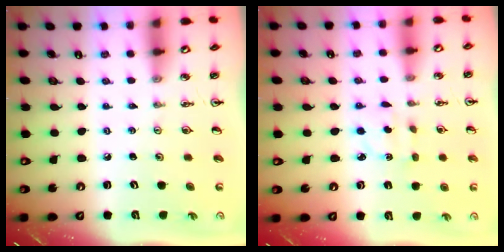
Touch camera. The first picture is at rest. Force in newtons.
{"total": 3.1, "press": 3.0, "slide": 0.6}